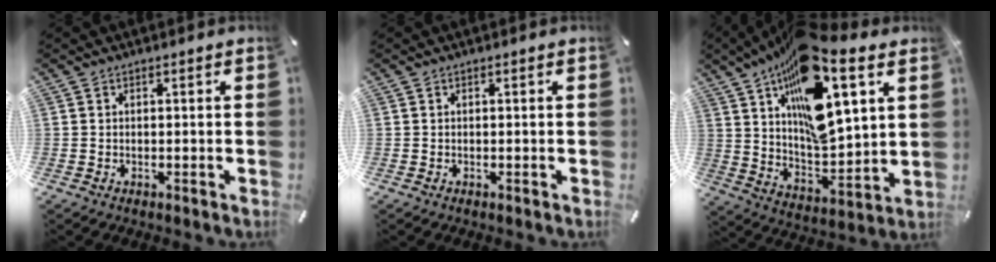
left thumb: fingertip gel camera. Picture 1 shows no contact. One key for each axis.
{"total": 0.0}
{"total": 23.4, "fx": 11.9, "fy": 10.2, "fz": 17.3, "tx": -0.286, "ty": -0.057, "tz": 0.206}